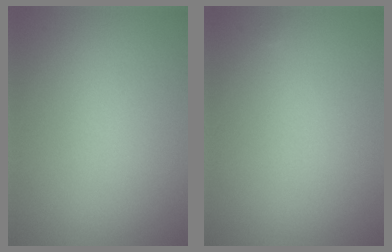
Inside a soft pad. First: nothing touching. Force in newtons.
{"total": 0.0}